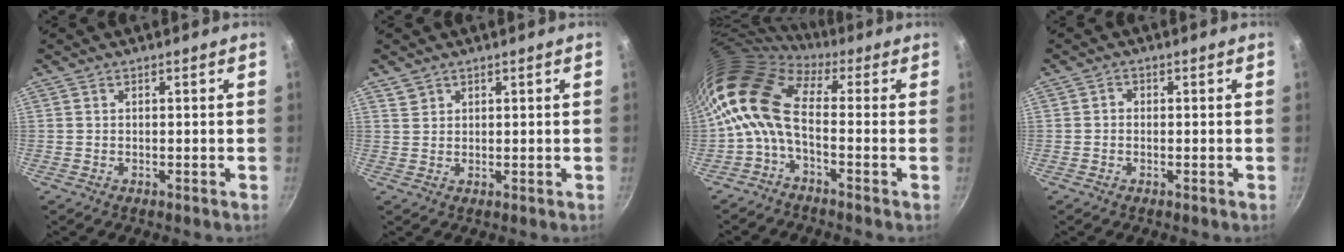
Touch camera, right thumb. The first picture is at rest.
{"total": 1.8, "force": [1.2, 1.3, 0.2], "torque": [0.009, 0.005, 0.024]}
{"total": 11.1, "force": [-1.1, 5.7, 9.5], "torque": [-0.191, 0.027, -0.043]}
{"total": 1.0, "force": [-0.2, 0.9, 0.5], "torque": [-0.007, 0.005, -0.006]}